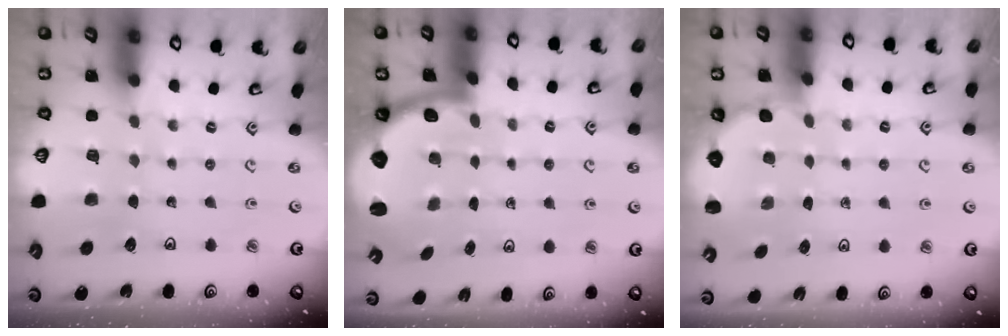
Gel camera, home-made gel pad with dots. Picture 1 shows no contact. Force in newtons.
{"total": 2.8, "press": 2.5, "slide": 1.3}
{"total": 3.0, "press": 2.6, "slide": 1.4}